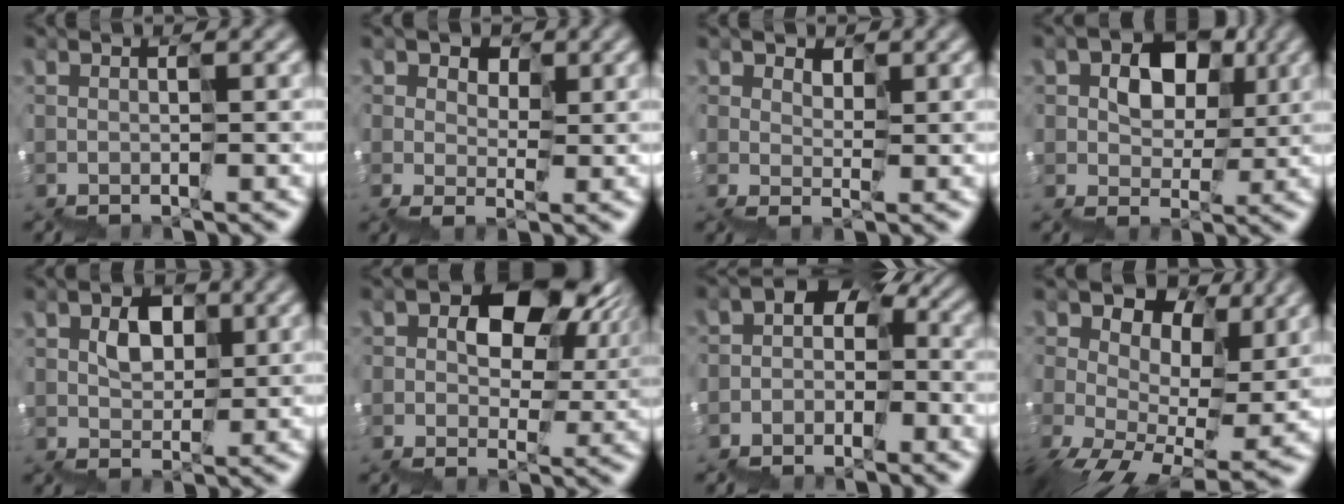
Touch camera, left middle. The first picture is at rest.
{"total": 2.9, "force": [1.5, 2.2, 1.1], "torque": [-0.028, 0.021, 0.019]}
{"total": 1.7, "force": [1.3, 1.1, 0.2], "torque": [-0.012, 0.016, 0.020]}
{"total": 6.3, "force": [1.9, 5.1, 3.3], "torque": [-0.047, 0.021, 0.032]}
{"total": 2.8, "force": [1.4, 2.2, 1.0], "torque": [-0.028, 0.021, 0.026]}
{"total": 10.3, "force": [2.3, 7.2, 7.0], "torque": [-0.126, 0.016, 0.034]}
{"total": 4.7, "force": [-2.5, 3.4, 1.9], "torque": [-0.030, 0.000, -0.041]}
{"total": 12.3, "force": [0.7, 8.6, 8.8], "torque": [-0.165, -0.008, 0.045]}